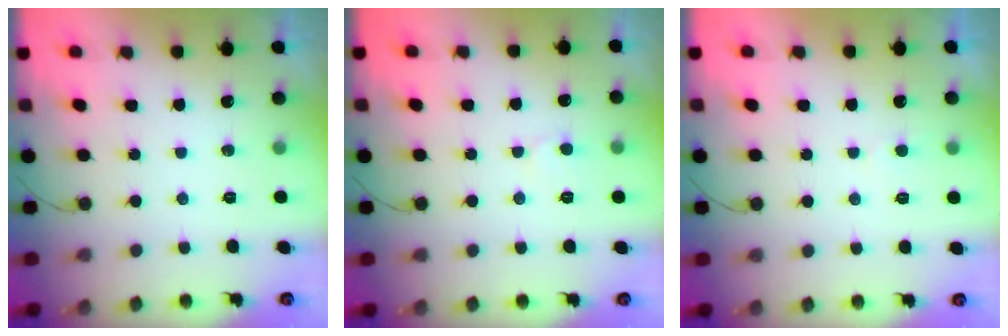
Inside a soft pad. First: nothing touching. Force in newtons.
{"total": 4.3, "press": 4.2, "slide": 0.4}
{"total": 2.7, "press": 2.7, "slide": 0.3}